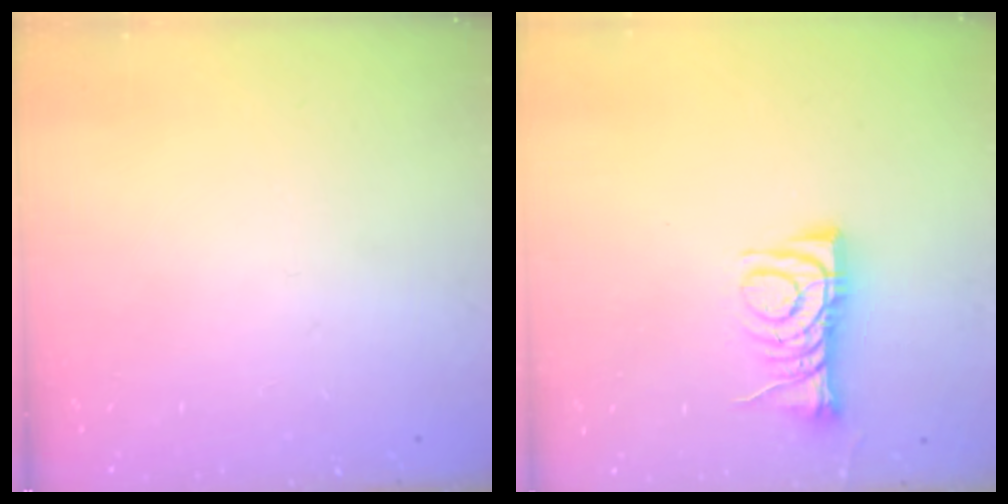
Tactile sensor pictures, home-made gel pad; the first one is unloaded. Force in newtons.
{"total": 8.5, "press": 8.5, "slide": 0.7}